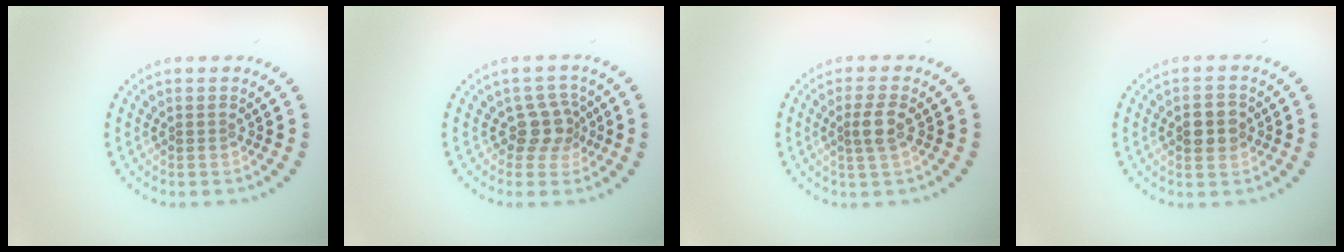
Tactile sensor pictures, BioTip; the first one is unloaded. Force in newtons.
{"total": 2.7, "press": 2.1, "slide": 1.7}
{"total": 1.9, "press": 1.7, "slide": 0.9}
{"total": 2.9, "press": 2.9, "slide": 0.1}